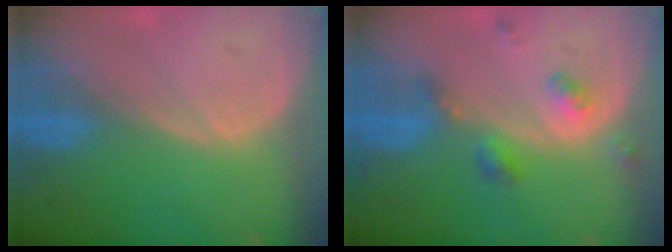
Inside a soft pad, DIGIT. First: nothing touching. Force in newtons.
{"total": 4.9, "press": 4.3, "slide": 2.3}